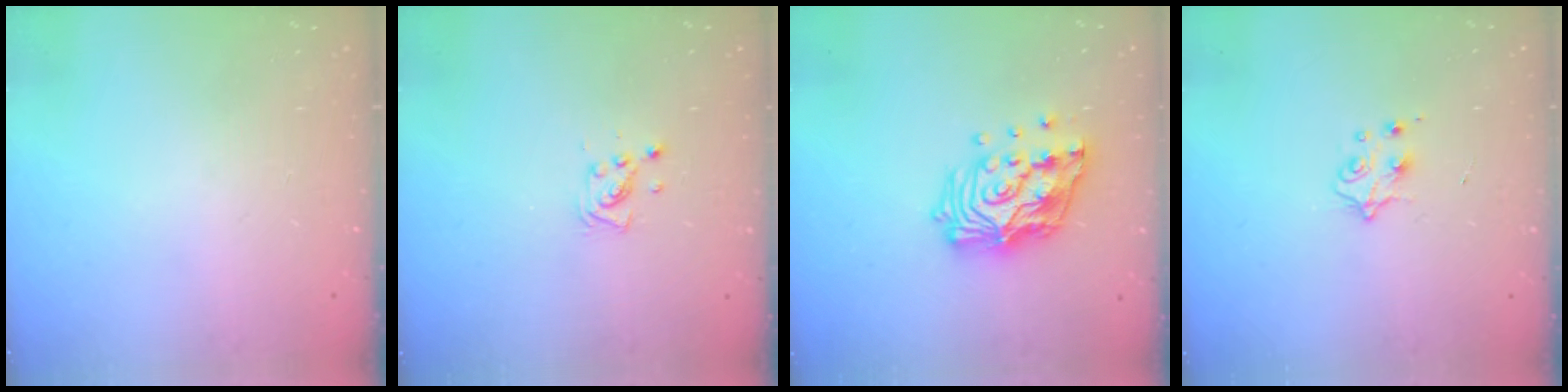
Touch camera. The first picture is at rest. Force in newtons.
{"total": 4.6, "press": 4.4, "slide": 1.4}
{"total": 16.1, "press": 16.0, "slide": 2.3}
{"total": 4.1, "press": 4.0, "slide": 0.6}